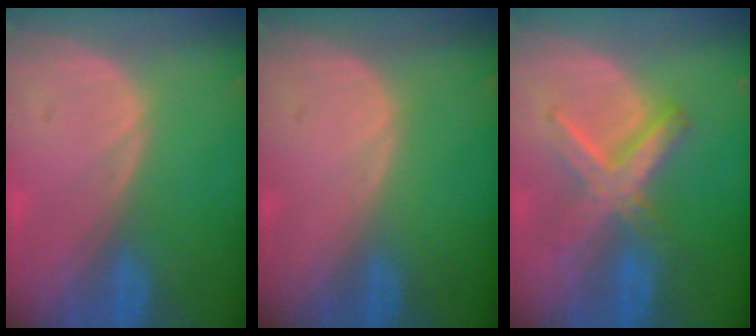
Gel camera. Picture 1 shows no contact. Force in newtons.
{"total": 0.0}
{"total": 6.6, "press": 6.6, "slide": 0.2}